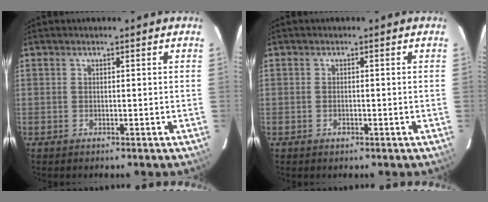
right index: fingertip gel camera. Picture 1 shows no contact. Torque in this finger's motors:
{"motor_torque": [-0.08, 0.00, -0.02, 0.00]}